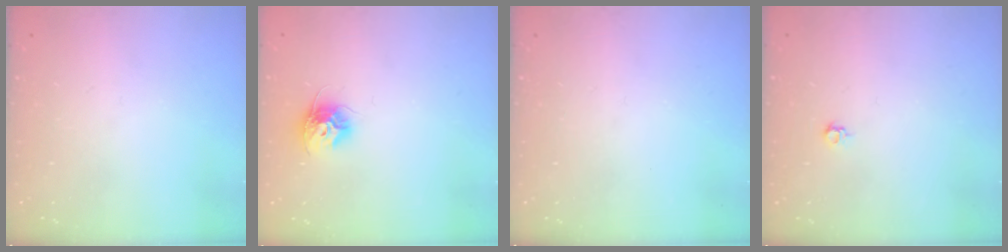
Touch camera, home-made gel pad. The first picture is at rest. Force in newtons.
{"total": 9.4, "press": 9.4, "slide": 0.2}
{"total": 0.0}
{"total": 4.0, "press": 3.9, "slide": 0.7}